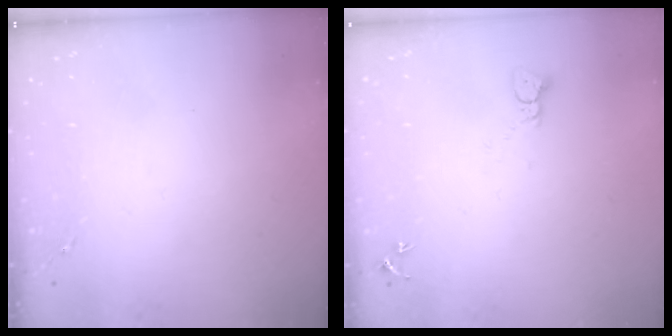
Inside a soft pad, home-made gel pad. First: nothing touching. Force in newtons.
{"total": 2.4, "press": 2.4, "slide": 0.2}